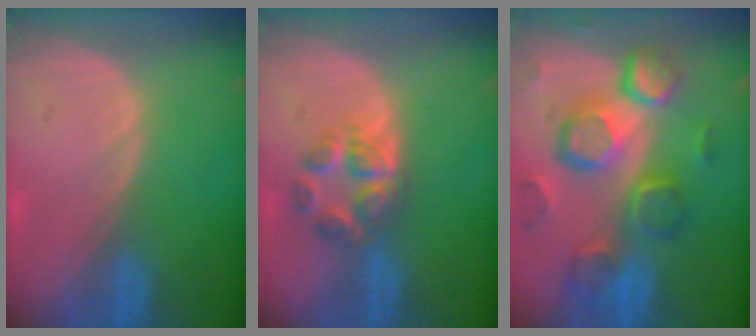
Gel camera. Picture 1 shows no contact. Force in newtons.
{"total": 6.0, "press": 5.5, "slide": 2.2}
{"total": 12.2, "press": 10.7, "slide": 6.0}